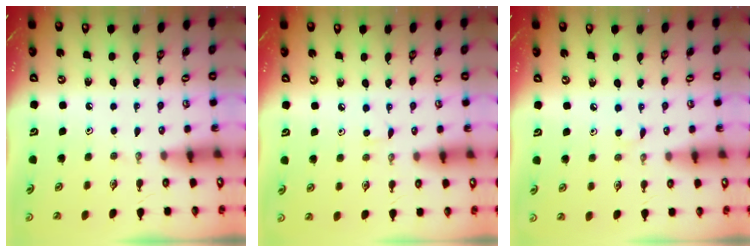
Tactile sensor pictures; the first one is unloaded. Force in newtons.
{"total": 3.4, "press": 3.4, "slide": 0.4}
{"total": 2.7, "press": 2.7, "slide": 0.4}